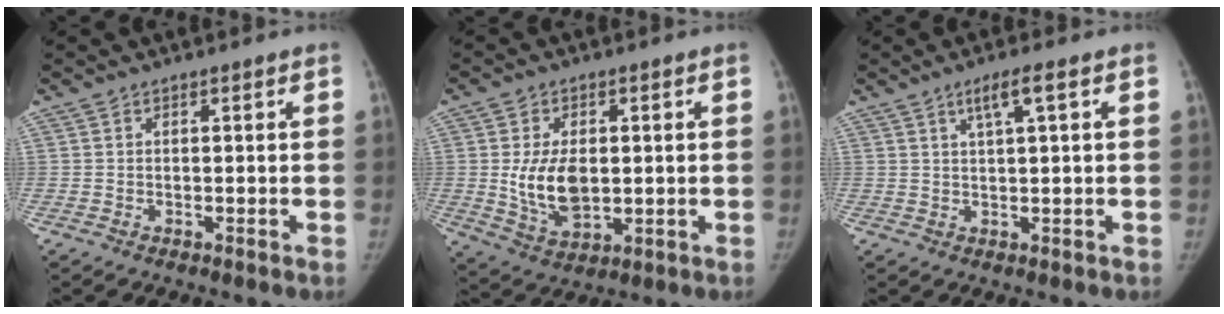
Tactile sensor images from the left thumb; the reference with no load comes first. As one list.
[{"total": 10.1, "force": [0.3, 6.2, 8.0], "torque": [-0.130, -0.009, 0.017]}, {"total": 3.9, "force": [1.7, 0.3, 3.4], "torque": [-0.066, 0.001, 0.034]}]